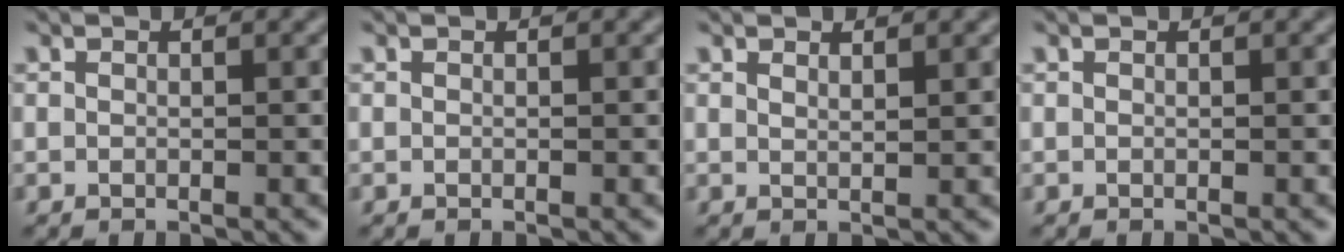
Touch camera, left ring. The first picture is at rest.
{"total": 0.0}
{"total": 0.9, "force": [0.8, 0.2, 0.4], "torque": [-0.003, 0.000, 0.014]}
{"total": 0.0}